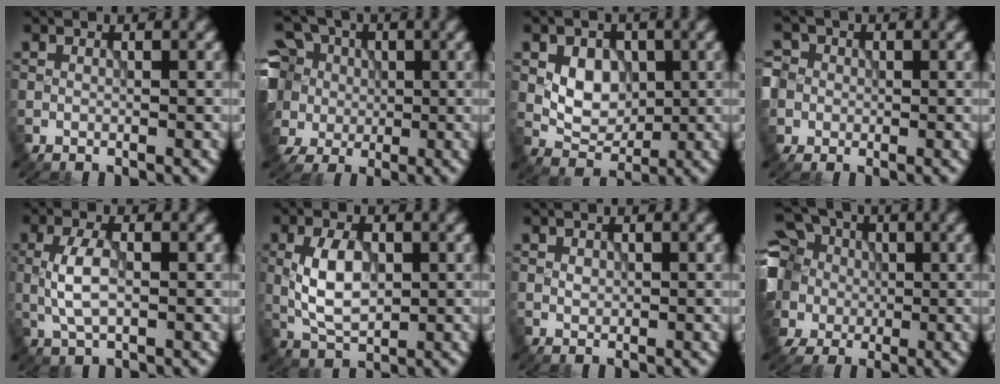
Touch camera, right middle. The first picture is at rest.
{"total": 10.6, "force": [0.5, 9.3, 5.0], "torque": [-0.139, 0.025, -0.026]}
{"total": 4.2, "force": [0.5, 3.1, 2.9], "torque": [-0.048, -0.001, 0.009]}
{"total": 5.4, "force": [-0.1, 5.1, 1.8], "torque": [-0.043, 0.027, -0.027]}
{"total": 3.5, "force": [-0.1, 1.5, 3.1], "torque": [-0.073, 0.003, -0.001]}
{"total": 5.0, "force": [0.2, 2.7, 4.1], "torque": [-0.088, 0.004, 0.008]}
{"total": 0.6, "force": [0.2, 0.4, 0.4], "torque": [-0.010, 0.001, 0.004]}
{"total": 14.1, "force": [1.9, 12.0, 7.2], "torque": [-0.200, 0.027, 0.001]}